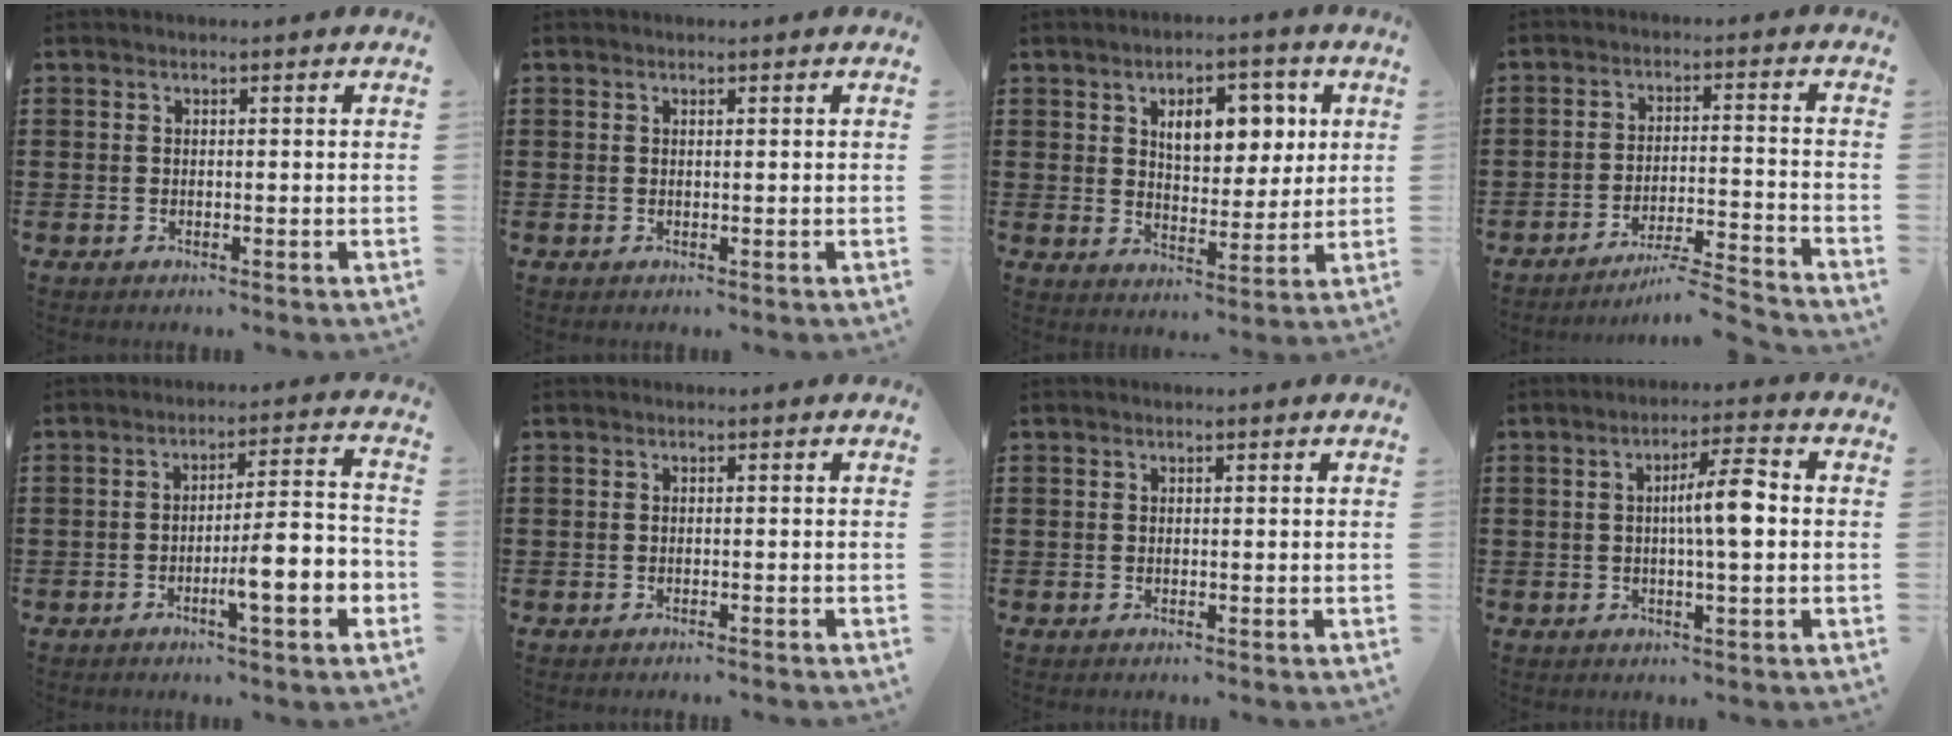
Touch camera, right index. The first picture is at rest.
{"total": 0.0}
{"total": 7.5, "force": [2.9, 4.4, 5.4], "torque": [-0.089, 0.004, 0.043]}
{"total": 5.4, "force": [-4.9, -0.2, 2.2], "torque": [-0.046, -0.012, -0.098]}
{"total": 8.0, "force": [-3.3, 1.0, 7.3], "torque": [-0.109, -0.004, -0.056]}
{"total": 0.6, "force": [-0.5, -0.1, 0.2], "torque": [-0.005, -0.001, -0.011]}
{"total": 0.0}
{"total": 6.3, "force": [0.1, 0.9, 6.3], "torque": [-0.114, 0.005, -0.003]}